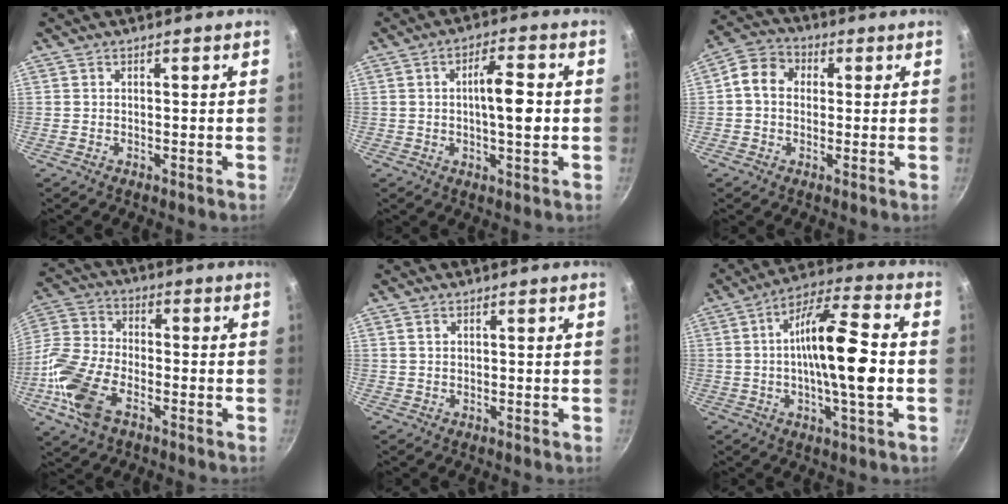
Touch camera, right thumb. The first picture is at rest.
{"total": 7.8, "force": [0.0, 2.4, 7.4], "torque": [-0.109, 0.014, -0.003]}
{"total": 7.2, "force": [0.6, 6.0, 3.9], "torque": [-0.051, 0.016, -0.009]}
{"total": 14.4, "force": [-5.9, 7.8, 10.6], "torque": [-0.224, 0.026, -0.132]}
{"total": 0.8, "force": [0.5, 0.4, 0.4], "torque": [-0.006, -0.001, 0.010]}
{"total": 16.2, "force": [-0.7, 4.3, 15.5], "torque": [-0.258, 0.028, -0.023]}